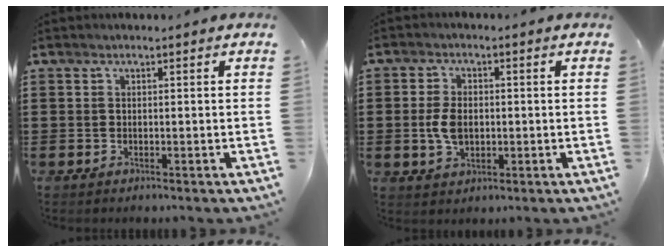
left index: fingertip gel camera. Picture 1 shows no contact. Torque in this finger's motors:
{"motor_torque": [0.79, -0.27, 0.34, 0.07]}